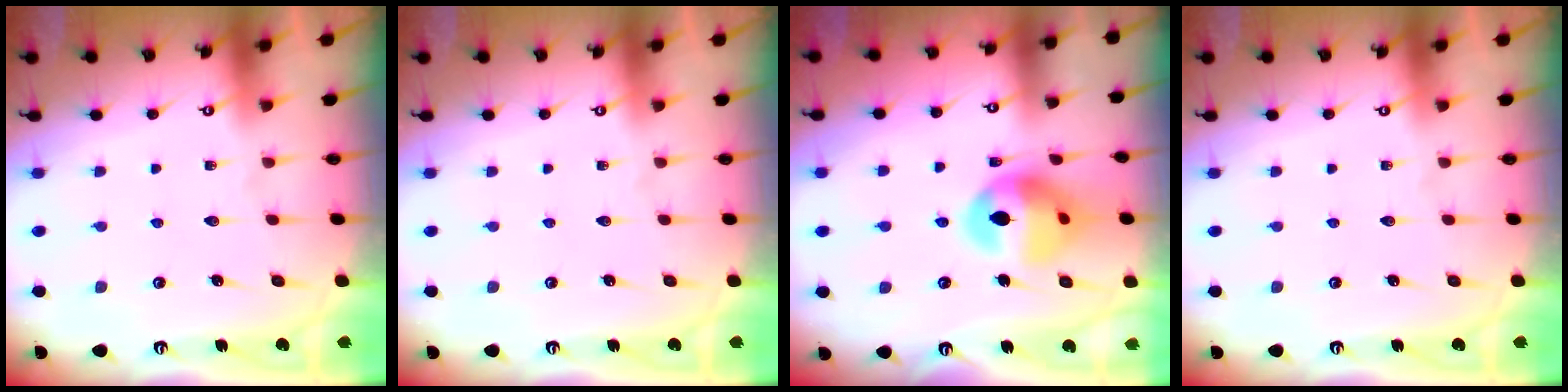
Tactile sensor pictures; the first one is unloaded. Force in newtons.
{"total": 0.0}
{"total": 14.8, "press": 14.0, "slide": 4.8}
{"total": 0.0}